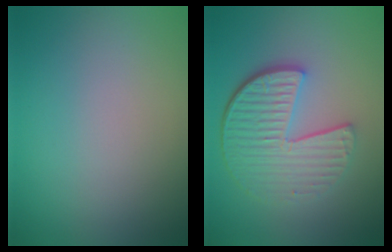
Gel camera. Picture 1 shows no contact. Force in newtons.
{"total": 6.1, "press": 4.3, "slide": 4.3}